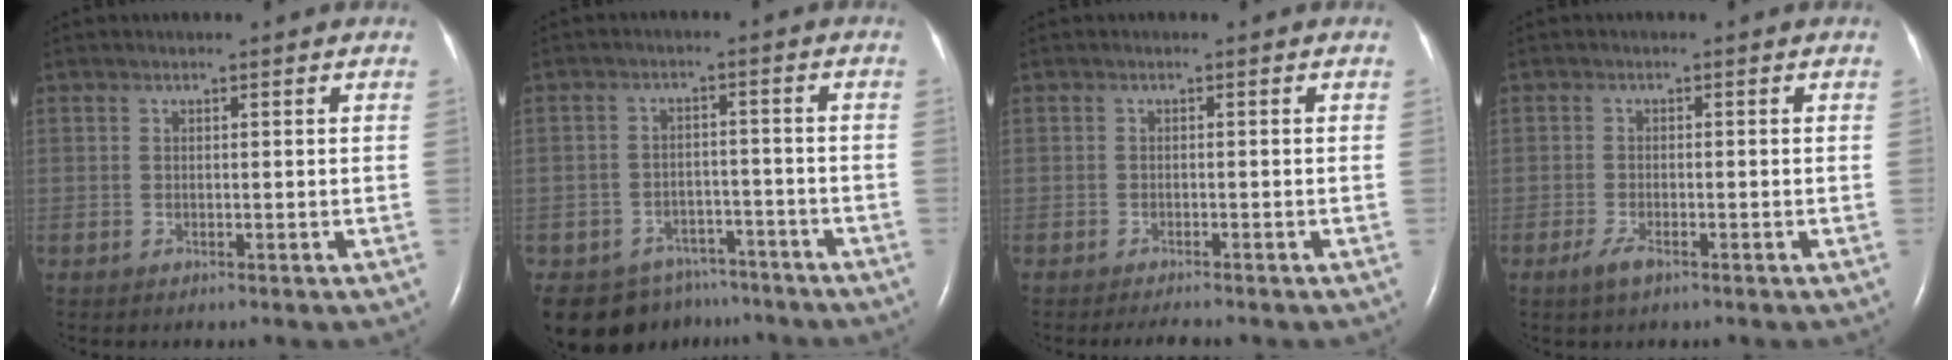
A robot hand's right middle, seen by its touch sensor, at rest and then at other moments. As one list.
[{"total": 10.7, "force": [-8.4, 6.2, 1.9], "torque": [-0.036, 0.014, -0.112]}, {"total": 2.4, "force": [-2.1, 0.1, 1.1], "torque": [-0.020, -0.006, -0.028]}, {"total": 2.3, "force": [-1.5, 0.7, 1.7], "torque": [-0.044, -0.004, -0.029]}]